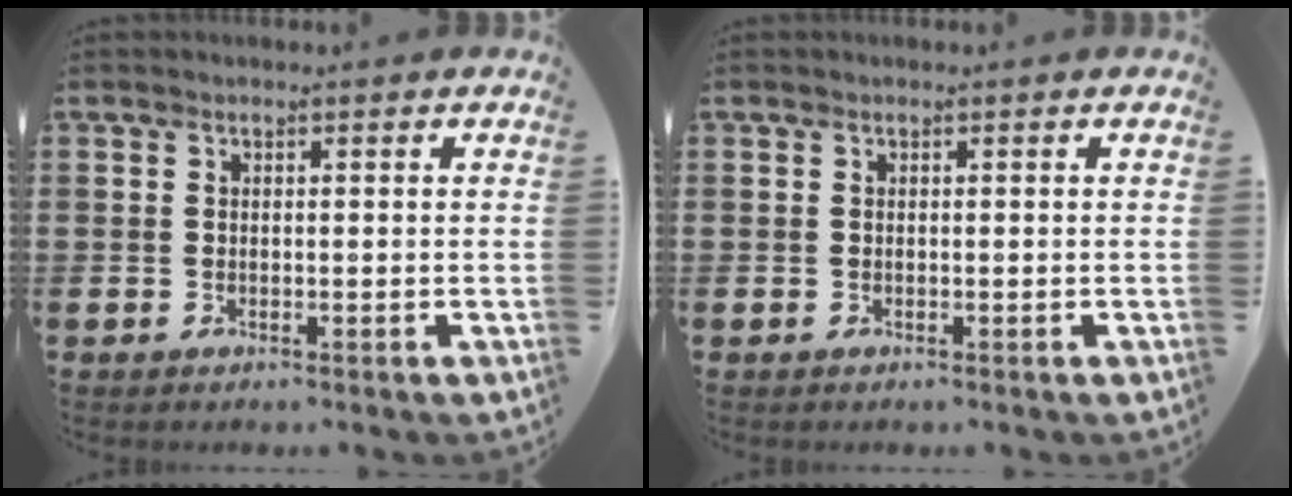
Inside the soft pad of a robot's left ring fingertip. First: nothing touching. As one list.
[{"total": 0.0}]